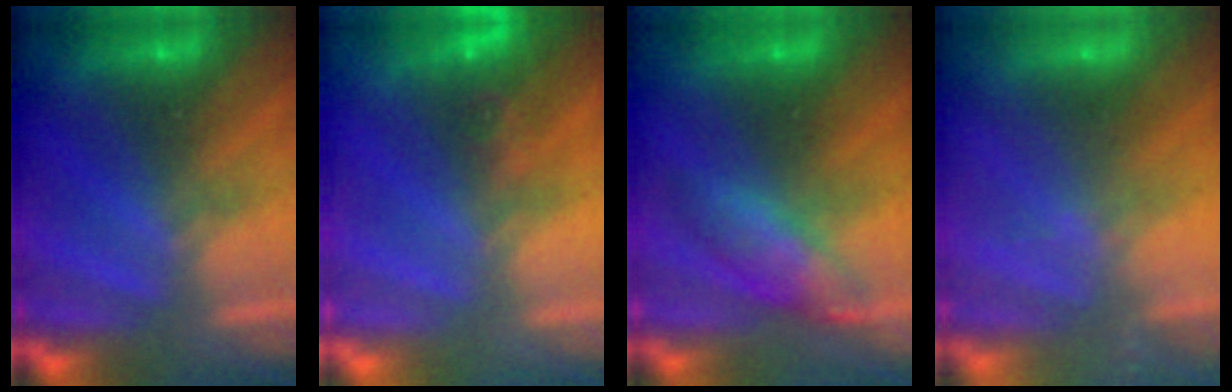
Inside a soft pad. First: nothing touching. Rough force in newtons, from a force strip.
{"total": 3.4}
{"total": 4.5}
{"total": 2.4}